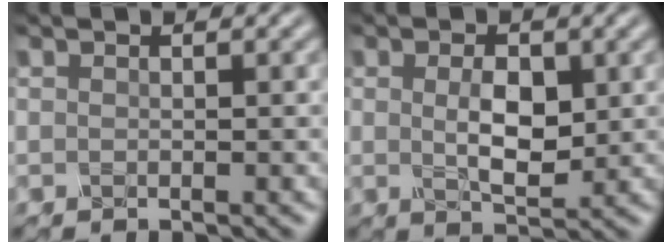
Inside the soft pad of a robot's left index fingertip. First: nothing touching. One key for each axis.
{"total": 3.6, "fx": 0.1, "fy": 1.8, "fz": 3.0, "tx": -0.061, "ty": -0.007, "tz": 0.008}